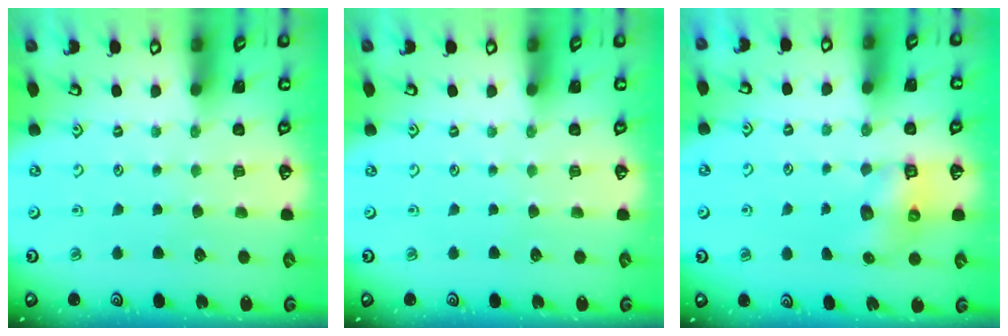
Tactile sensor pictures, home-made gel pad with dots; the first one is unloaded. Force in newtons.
{"total": 0.0}
{"total": 7.4, "press": 7.3, "slide": 1.1}